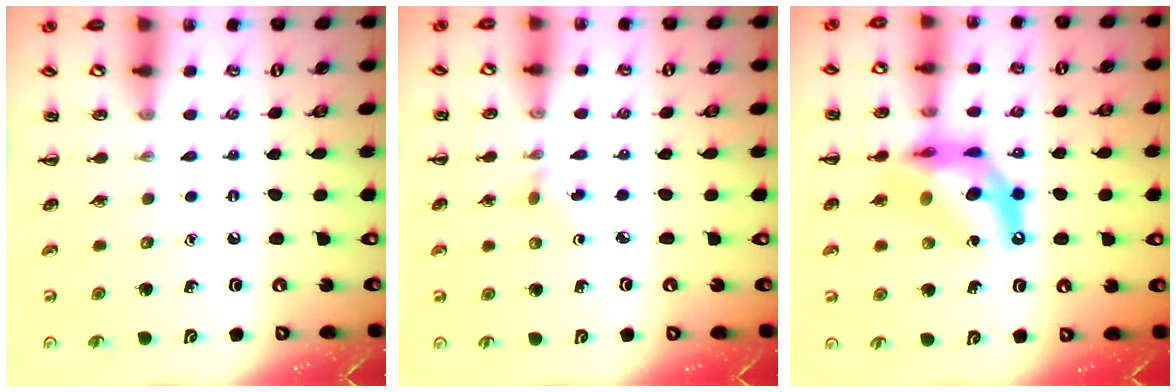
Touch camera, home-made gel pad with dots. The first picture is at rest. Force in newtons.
{"total": 1.6, "press": 1.4, "slide": 0.7}
{"total": 13.0, "press": 12.6, "slide": 3.0}